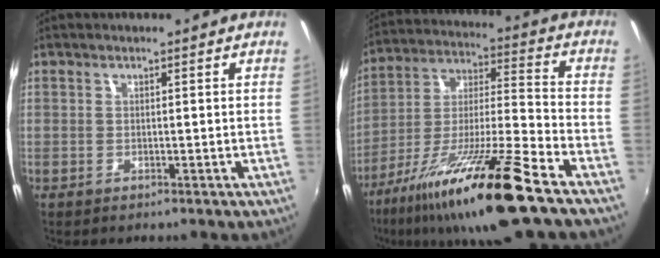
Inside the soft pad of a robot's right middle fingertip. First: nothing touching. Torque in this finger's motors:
{"motor_torque": [1.17, -0.97, 1.05, 0.21]}